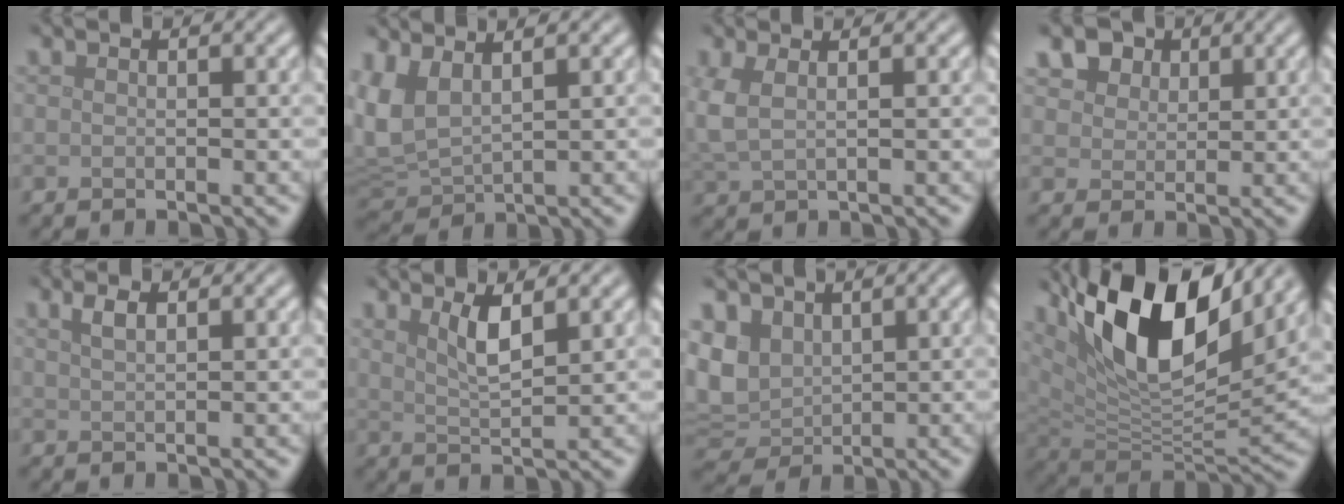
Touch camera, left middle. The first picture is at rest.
{"total": 4.3, "force": [2.0, 2.0, 3.2], "torque": [-0.087, 0.004, 0.043]}
{"total": 2.5, "force": [0.9, 1.2, 2.0], "torque": [-0.057, 0.002, 0.020]}
{"total": 6.9, "force": [4.2, 4.5, 3.1], "torque": [-0.079, 0.011, 0.065]}
{"total": 1.6, "force": [1.0, 0.5, 1.2], "torque": [-0.023, 0.005, 0.020]}
{"total": 2.8, "force": [1.6, 0.7, 2.2], "torque": [-0.041, -0.005, 0.030]}
{"total": 5.9, "force": [1.7, 4.6, 3.3], "torque": [-0.093, 0.001, 0.029]}
{"total": 13.2, "force": [6.9, 5.2, 10.0], "torque": [-0.178, 0.006, 0.127]}